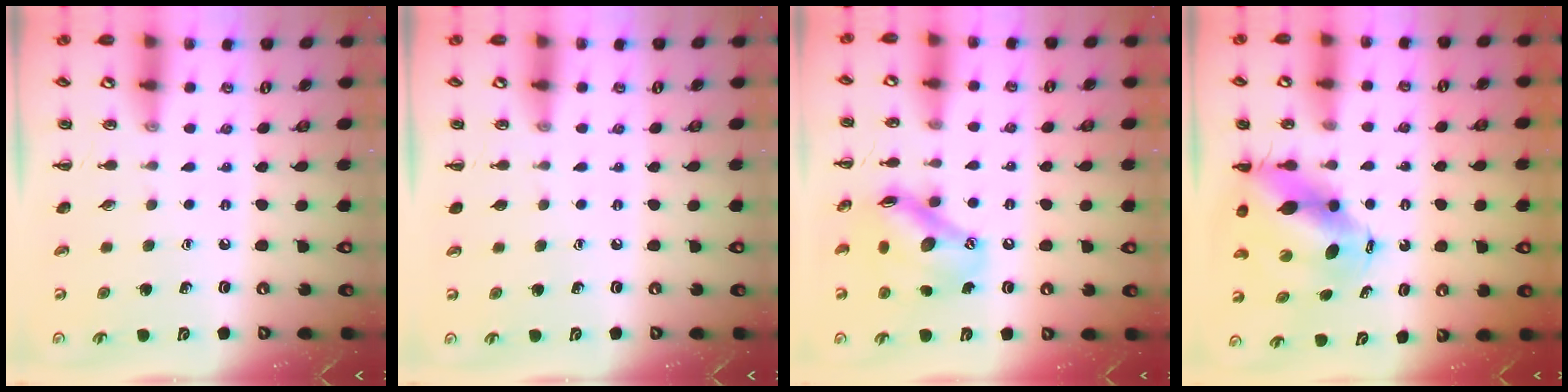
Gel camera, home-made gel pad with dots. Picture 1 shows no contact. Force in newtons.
{"total": 0.0}
{"total": 14.5, "press": 14.2, "slide": 2.4}
{"total": 10.8, "press": 10.5, "slide": 2.6}